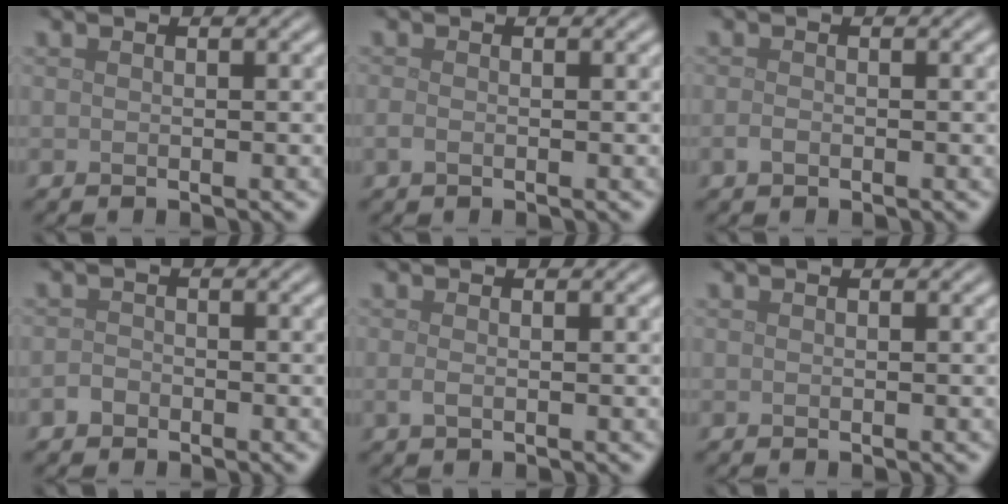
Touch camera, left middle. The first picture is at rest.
{"total": 0.7, "force": [-0.3, 0.4, 0.5], "torque": [-0.013, -0.003, -0.008]}
{"total": 0.8, "force": [-0.4, 0.4, 0.5], "torque": [-0.011, -0.002, -0.009]}
{"total": 1.1, "force": [-0.7, 0.8, 0.3], "torque": [-0.004, 0.002, -0.017]}
{"total": 0.9, "force": [-0.1, 0.4, 0.7], "torque": [-0.019, -0.003, -0.004]}
{"total": 0.0}